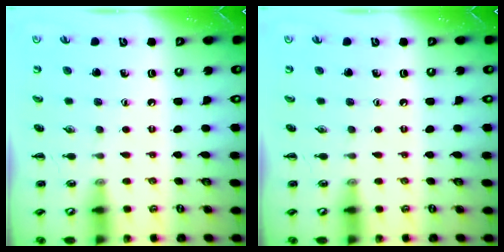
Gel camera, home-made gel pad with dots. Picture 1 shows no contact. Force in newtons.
{"total": 0.0}